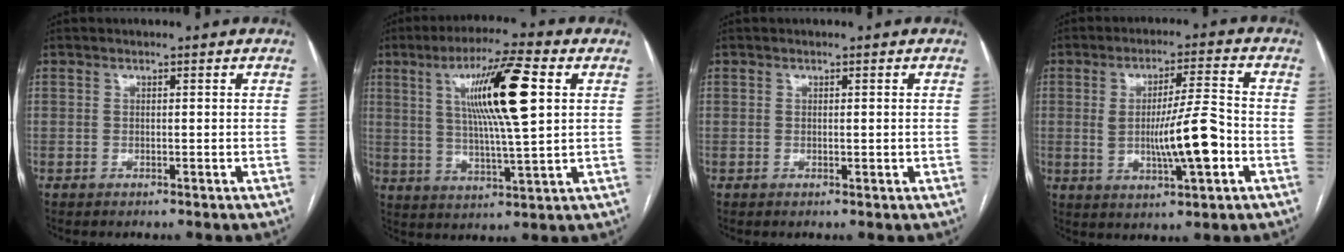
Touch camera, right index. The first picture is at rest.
{"total": 13.8, "force": [3.8, 0.7, 13.2], "torque": [-0.234, 0.007, 0.066]}
{"total": 1.0, "force": [0.0, 0.3, 0.9], "torque": [-0.015, -0.003, 0.002]}
{"total": 10.2, "force": [-1.7, 1.0, 10.0], "torque": [-0.172, 0.000, -0.027]}